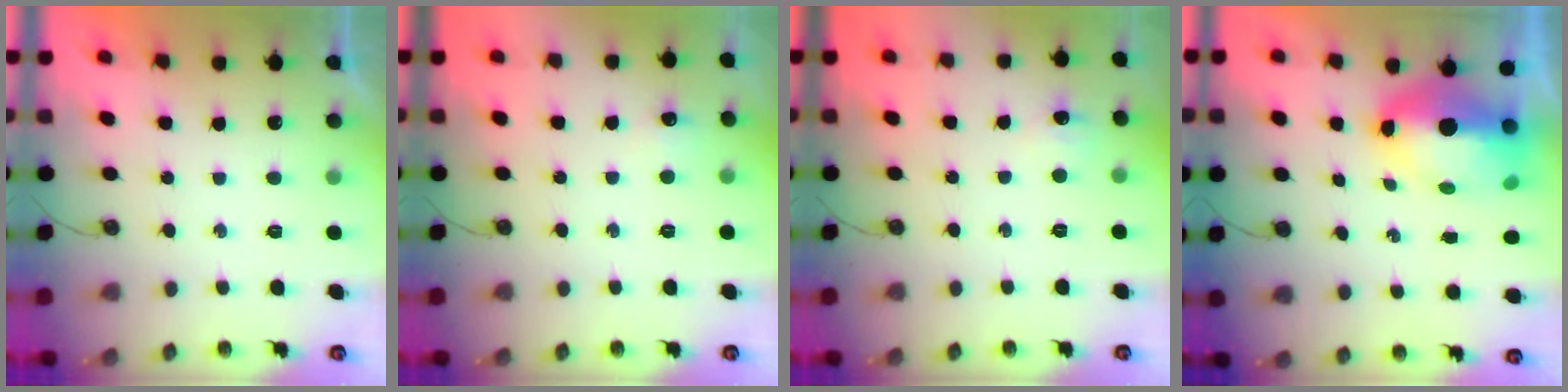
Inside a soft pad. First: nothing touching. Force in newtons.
{"total": 4.9, "press": 4.8, "slide": 0.8}
{"total": 5.2, "press": 5.2, "slide": 0.7}
{"total": 11.5, "press": 11.3, "slide": 1.8}